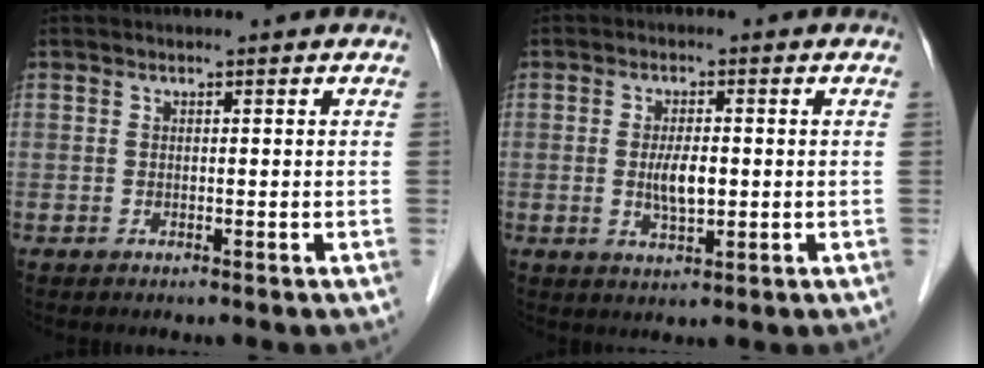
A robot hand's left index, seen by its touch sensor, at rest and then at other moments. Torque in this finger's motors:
{"motor_torque": [0.11, 0.06, 0.13, 0.07]}